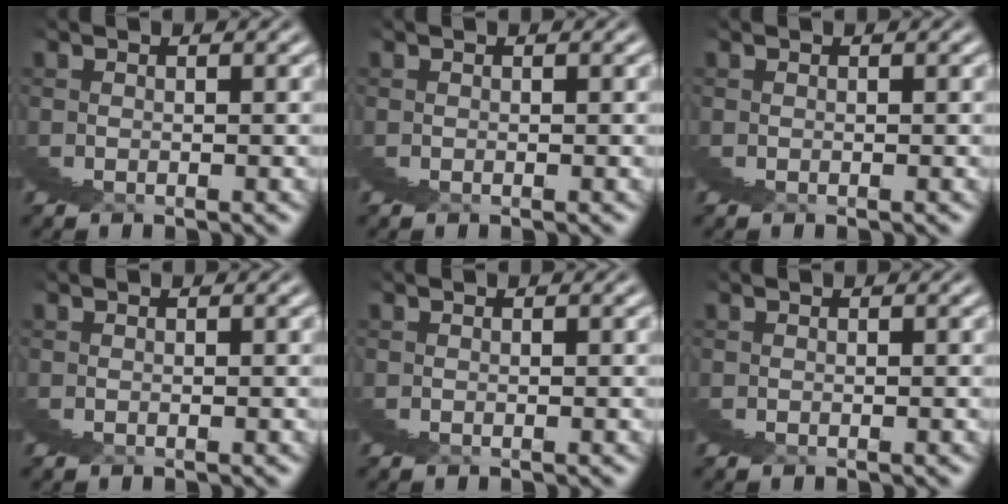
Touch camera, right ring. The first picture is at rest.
{"total": 0.0}
{"total": 0.0}
{"total": 0.0}
{"total": 0.0}
{"total": 0.0}